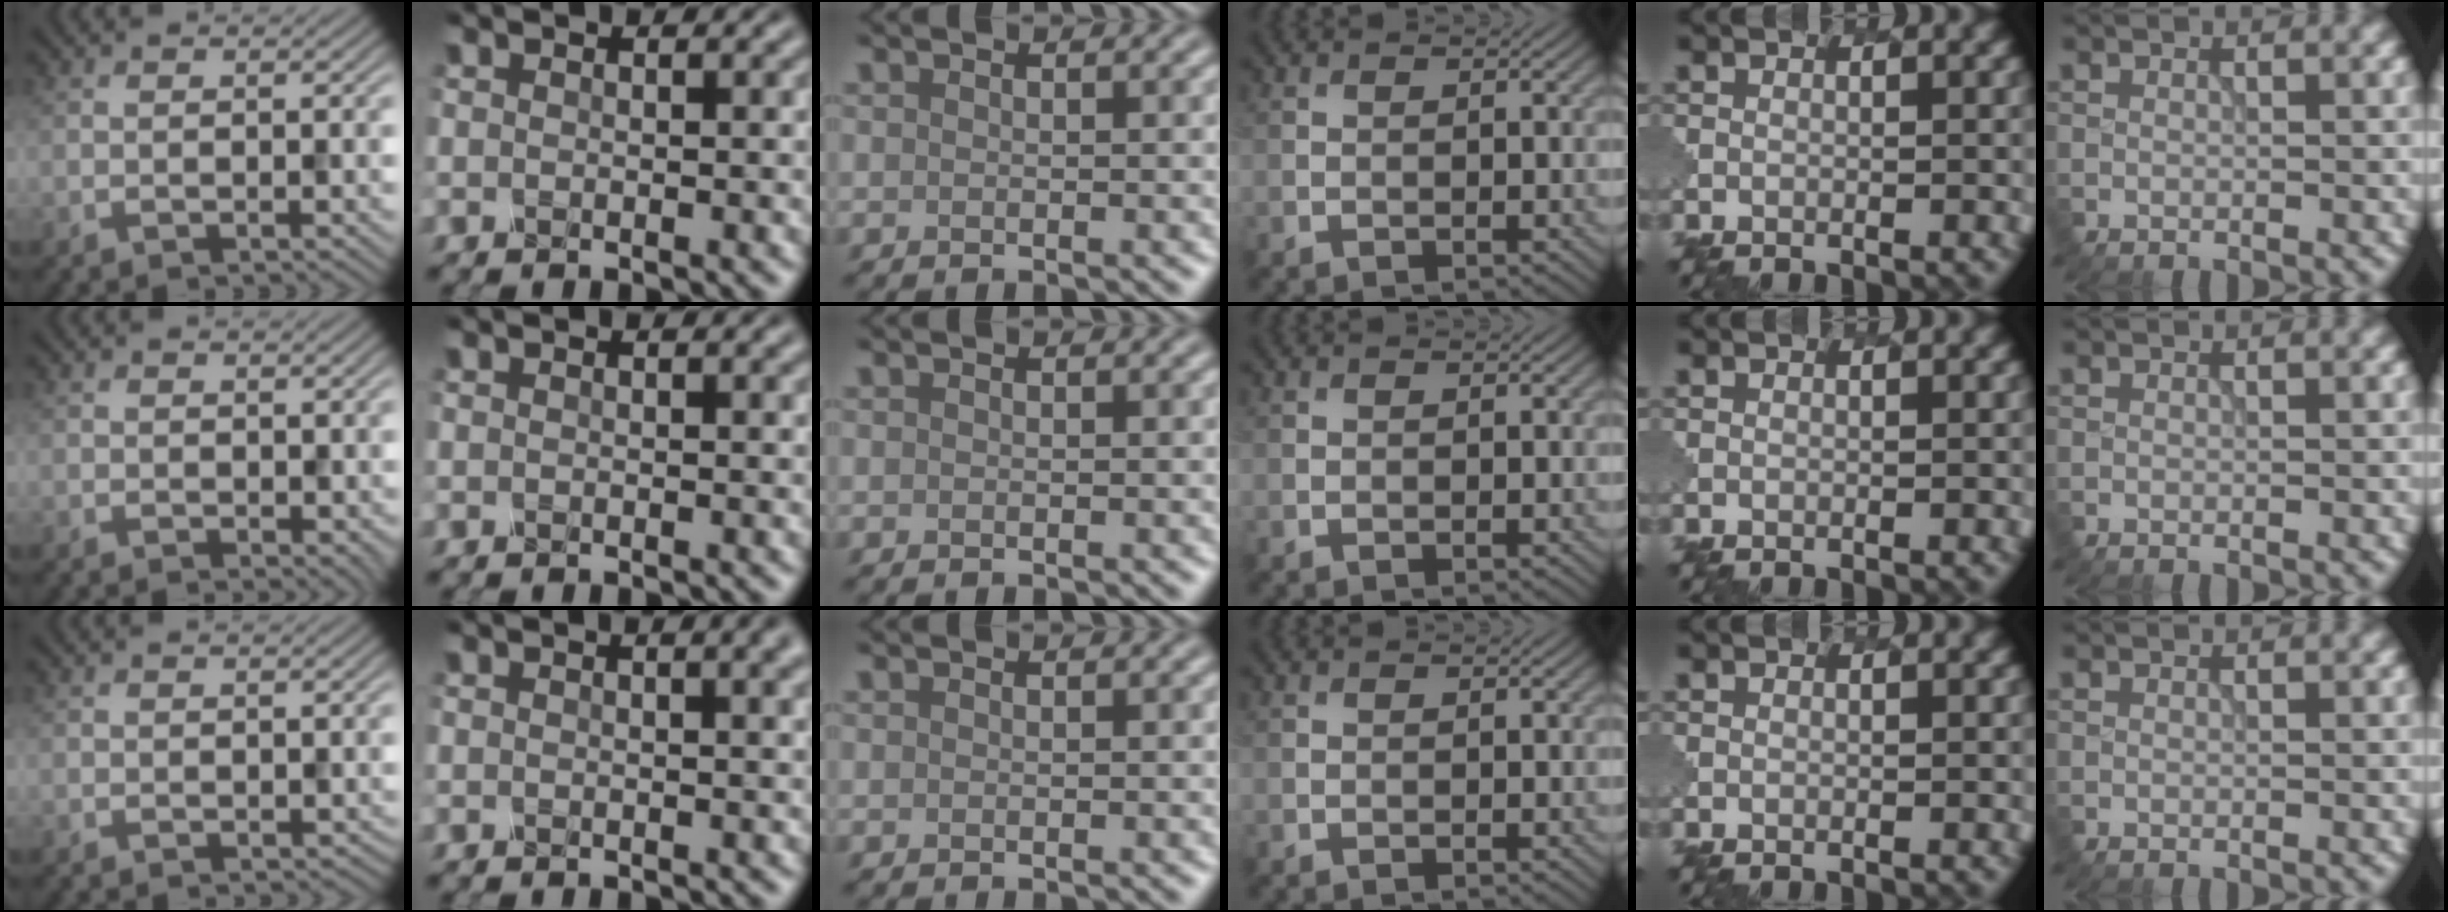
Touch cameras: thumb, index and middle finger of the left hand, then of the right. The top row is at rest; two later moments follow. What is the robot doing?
{"motion": "dispense", "object": "syringe"}